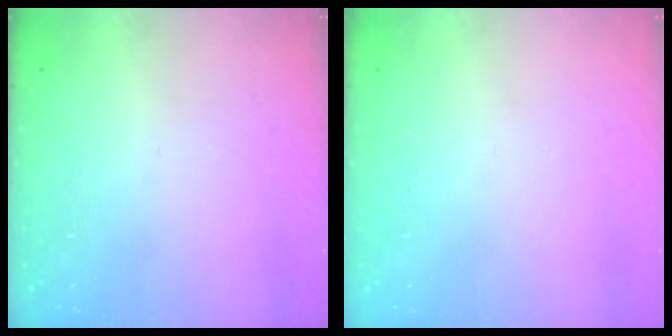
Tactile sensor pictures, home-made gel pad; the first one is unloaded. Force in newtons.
{"total": 0.0}